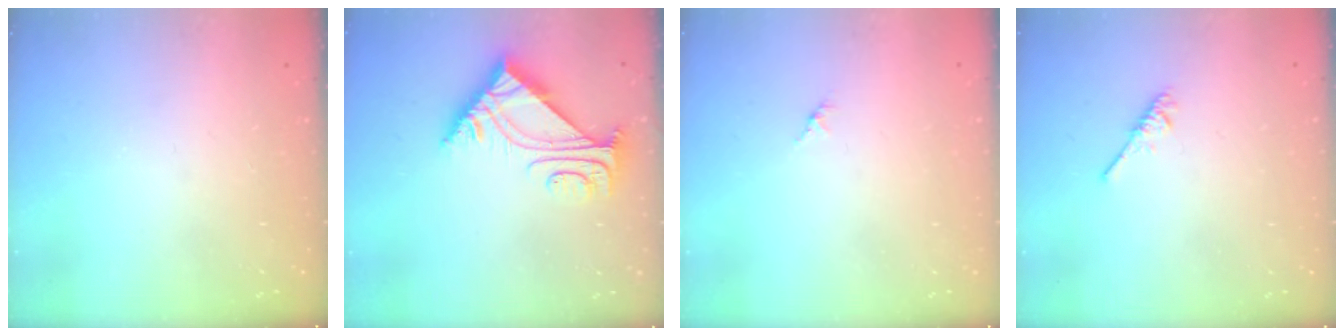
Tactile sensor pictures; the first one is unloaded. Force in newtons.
{"total": 6.3, "press": 6.2, "slide": 0.9}
{"total": 1.4, "press": 1.4, "slide": 0.4}
{"total": 1.9, "press": 1.9, "slide": 0.4}